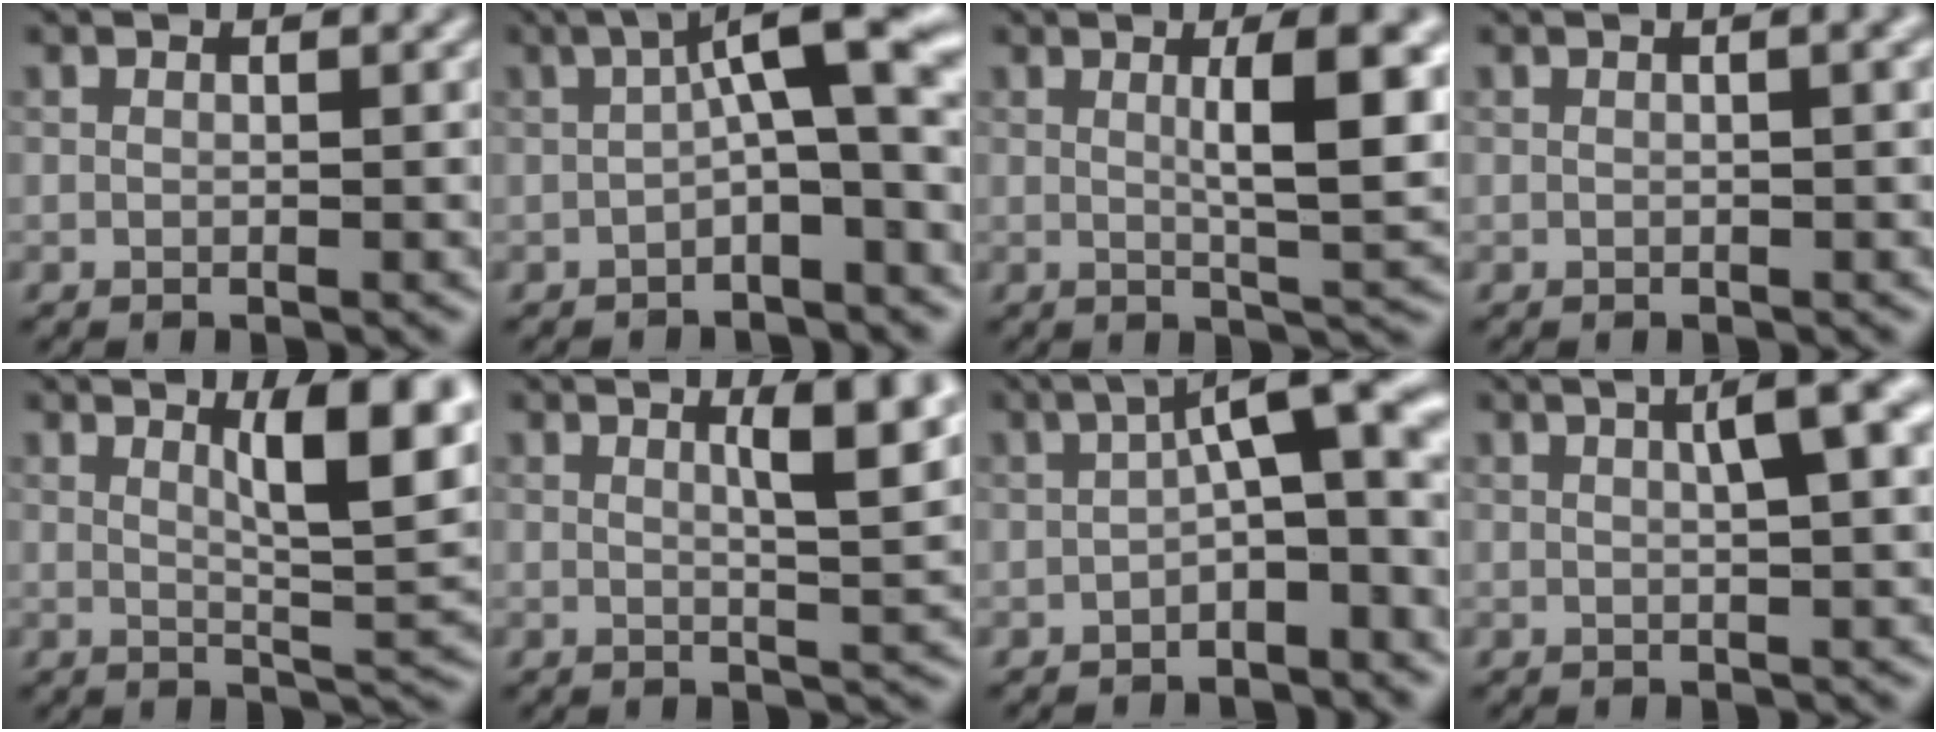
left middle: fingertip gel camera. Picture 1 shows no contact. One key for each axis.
{"total": 5.8, "fx": -0.4, "fy": 1.3, "fz": 5.6, "tx": -0.080, "ty": 0.021, "tz": -0.017}
{"total": 6.9, "fx": 1.3, "fy": 1.5, "fz": 6.6, "tx": -0.086, "ty": 0.001, "tz": 0.022}
{"total": 1.8, "fx": 0.4, "fy": 0.6, "fz": 1.7, "tx": -0.020, "ty": 0.006, "tz": 0.000}
{"total": 7.9, "fx": 3.2, "fy": 1.9, "fz": 7.0, "tx": -0.087, "ty": -0.002, "tz": 0.052}
{"total": 5.3, "fx": 2.0, "fy": 1.2, "fz": 4.8, "tx": -0.055, "ty": 0.003, "tz": 0.028}
{"total": 6.2, "fx": -0.6, "fy": 1.9, "fz": 5.9, "tx": -0.074, "ty": 0.021, "tz": -0.023}
{"total": 4.9, "fx": 1.6, "fy": 1.0, "fz": 4.5, "tx": -0.059, "ty": 0.013, "tz": 0.020}